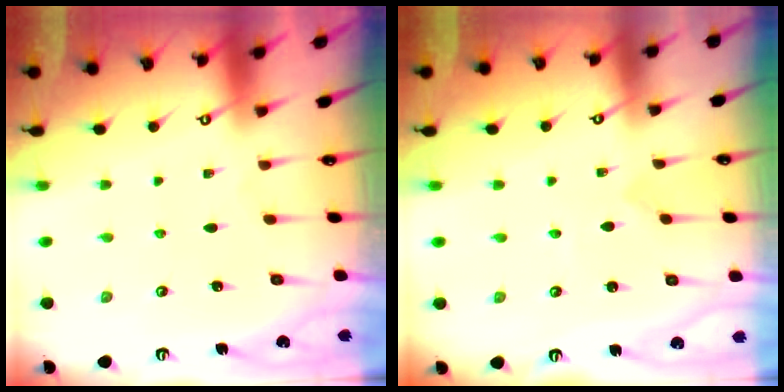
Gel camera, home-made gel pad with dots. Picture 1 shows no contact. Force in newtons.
{"total": 0.0}